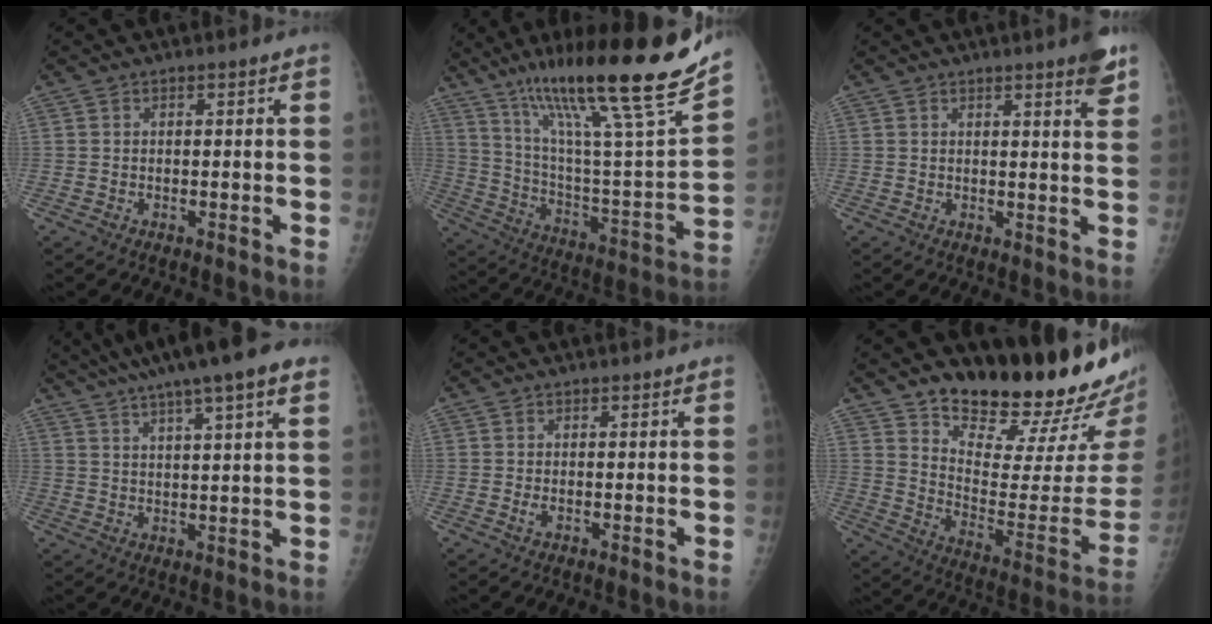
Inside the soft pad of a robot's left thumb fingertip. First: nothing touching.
{"total": 28.9, "force": [19.4, 3.2, 21.2], "torque": [-0.327, -0.058, 0.326]}
{"total": 4.3, "force": [2.9, 0.3, 3.1], "torque": [-0.034, -0.017, 0.035]}
{"total": 15.6, "force": [10.5, 2.5, 11.3], "torque": [-0.180, 0.008, 0.156]}
{"total": 0.8, "force": [0.0, 0.4, 0.6], "torque": [-0.017, -0.002, -0.001]}
{"total": 21.8, "force": [18.7, 5.4, 9.8], "torque": [-0.100, -0.152, 0.274]}